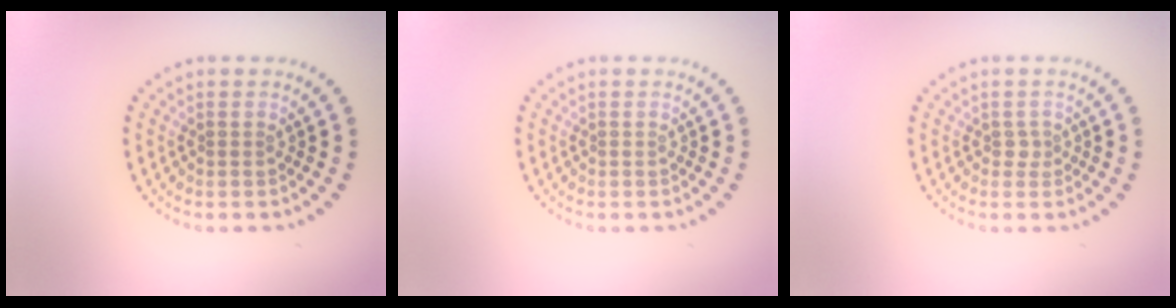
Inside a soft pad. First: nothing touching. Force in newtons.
{"total": 0.0}
{"total": 0.8, "press": 0.6, "slide": 0.5}